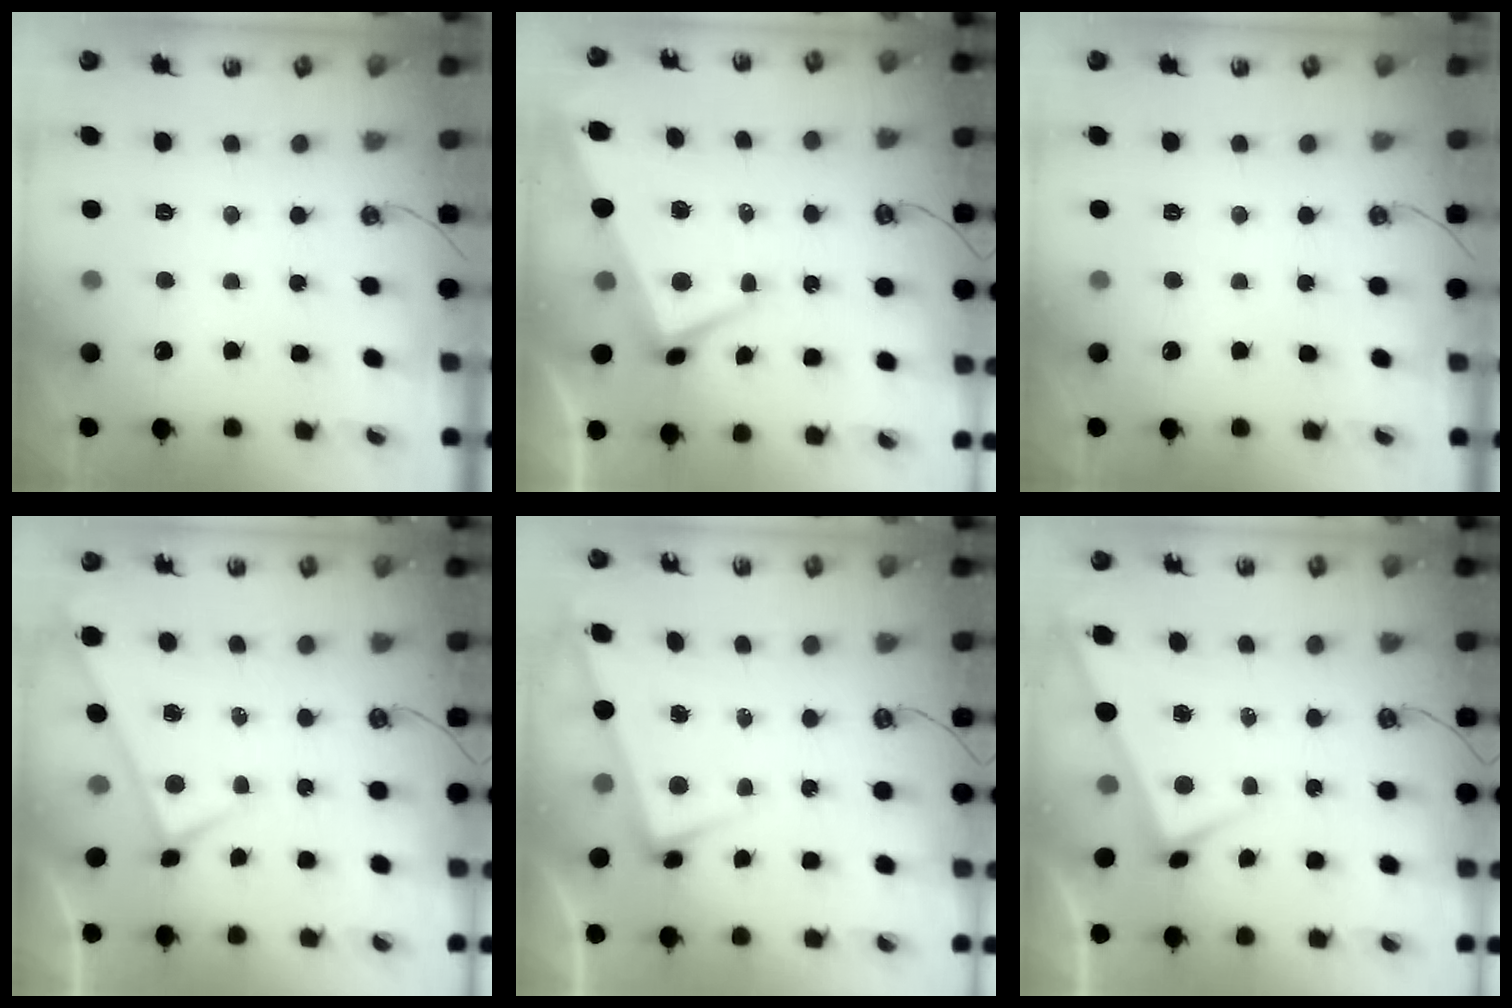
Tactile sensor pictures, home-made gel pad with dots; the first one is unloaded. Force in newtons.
{"total": 1.6, "press": 0.9, "slide": 1.3}
{"total": 0.0}
{"total": 0.0}
{"total": 3.2, "press": 3.0, "slide": 1.1}
{"total": 3.1, "press": 3.1, "slide": 0.0}